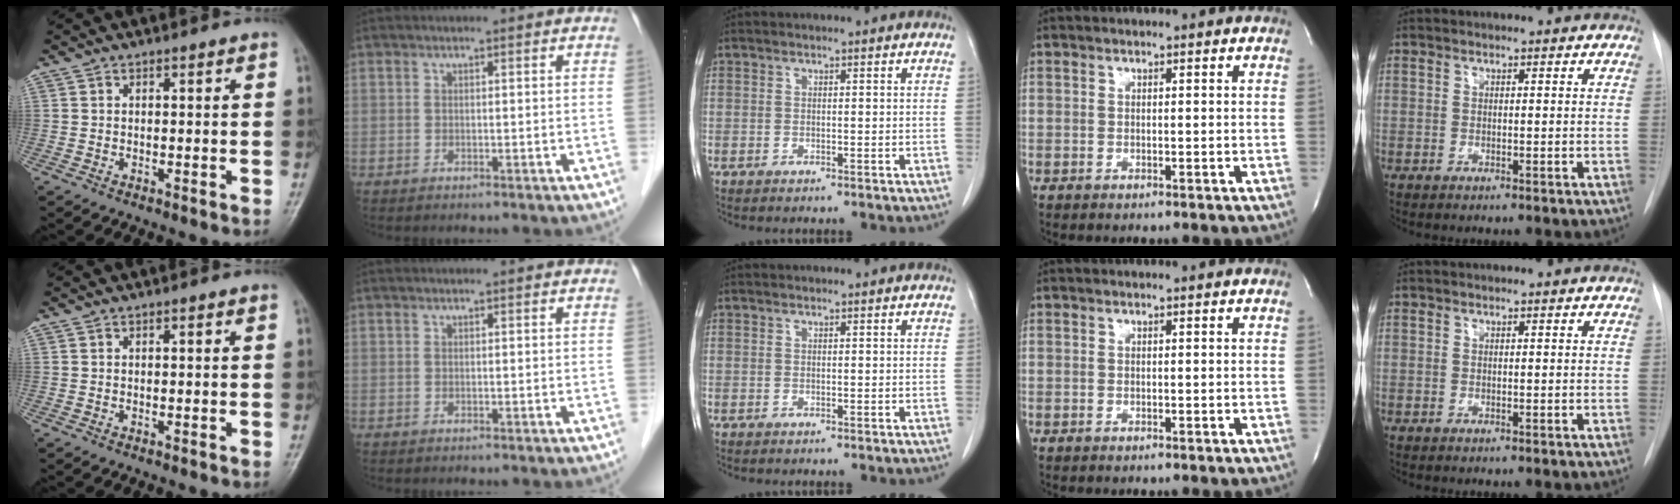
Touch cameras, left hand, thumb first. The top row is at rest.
{}